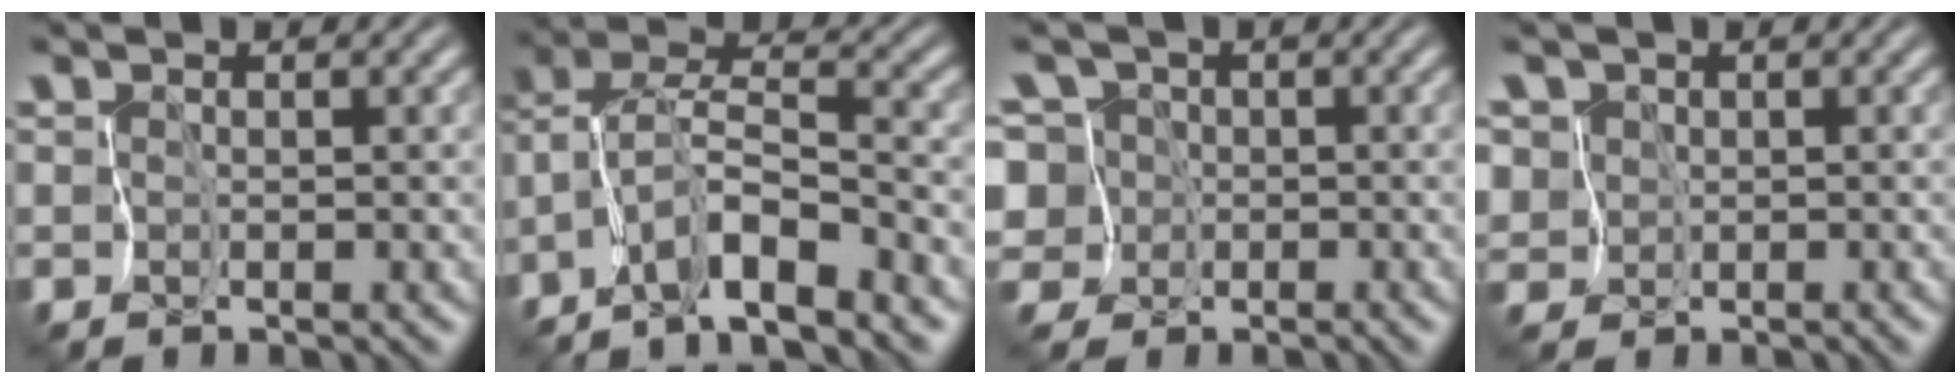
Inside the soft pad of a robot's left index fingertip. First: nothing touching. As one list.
[{"total": 5.5, "force": [-4.1, 0.2, 3.6], "torque": [-0.066, 0.009, -0.088]}, {"total": 7.7, "force": [-1.1, 7.2, 2.8], "torque": [-0.095, 0.026, -0.062]}, {"total": 5.1, "force": [1.3, 4.6, 1.7], "torque": [-0.064, 0.016, -0.014]}]